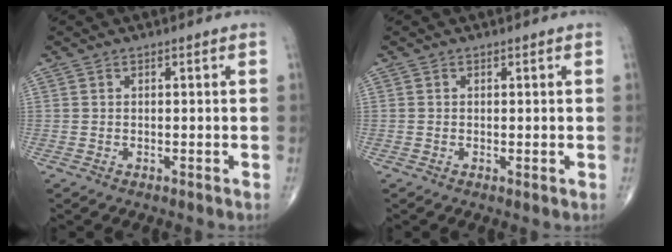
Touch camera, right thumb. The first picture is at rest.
{"total": 0.5, "force": [0.0, 0.2, 0.5], "torque": [-0.012, -0.004, -0.002]}